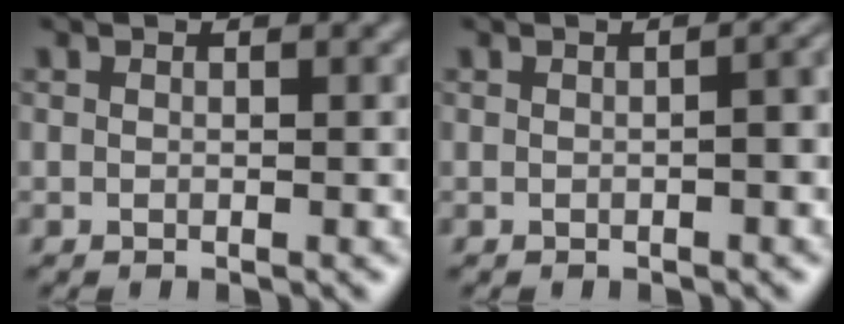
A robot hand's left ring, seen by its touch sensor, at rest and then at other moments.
{"total": 2.1, "force": [-0.3, 0.8, 2.0], "torque": [-0.015, 0.008, 0.001]}